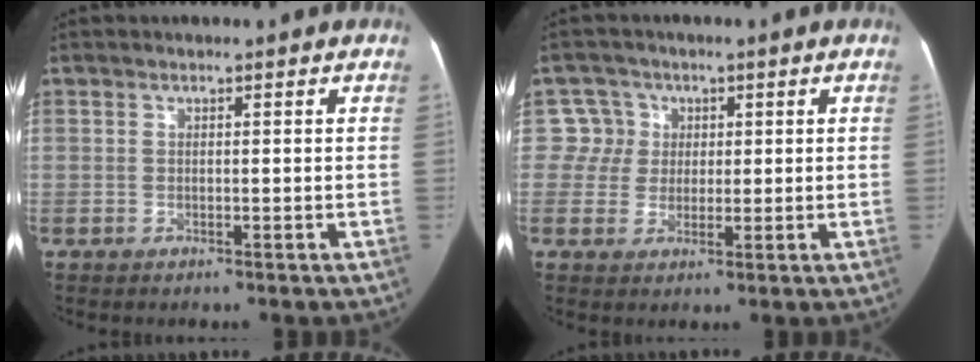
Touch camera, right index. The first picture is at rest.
{"total": 4.7, "force": [1.1, 4.6, -0.5], "torque": [0.023, 0.008, 0.017]}